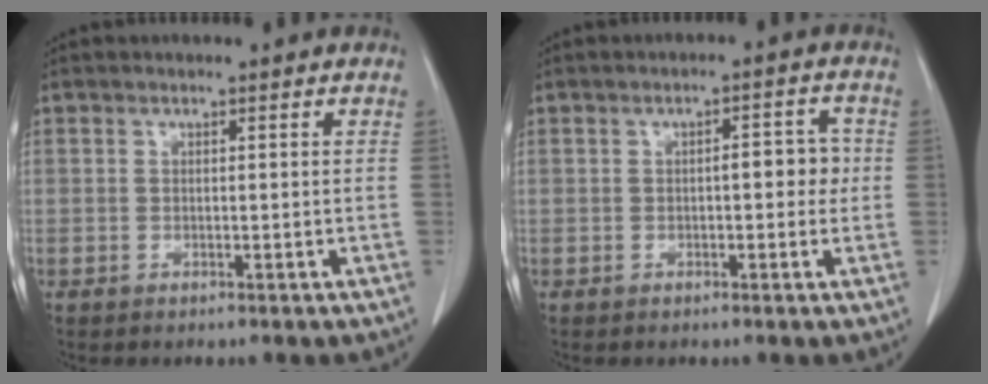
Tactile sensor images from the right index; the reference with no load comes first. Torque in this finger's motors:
{"motor_torque": [0.63, -0.22, 0.30, 0.05]}